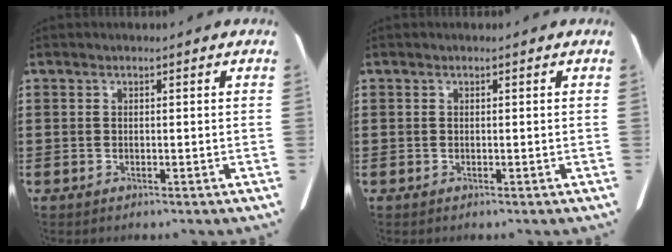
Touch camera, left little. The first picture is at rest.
{"total": 0.0}